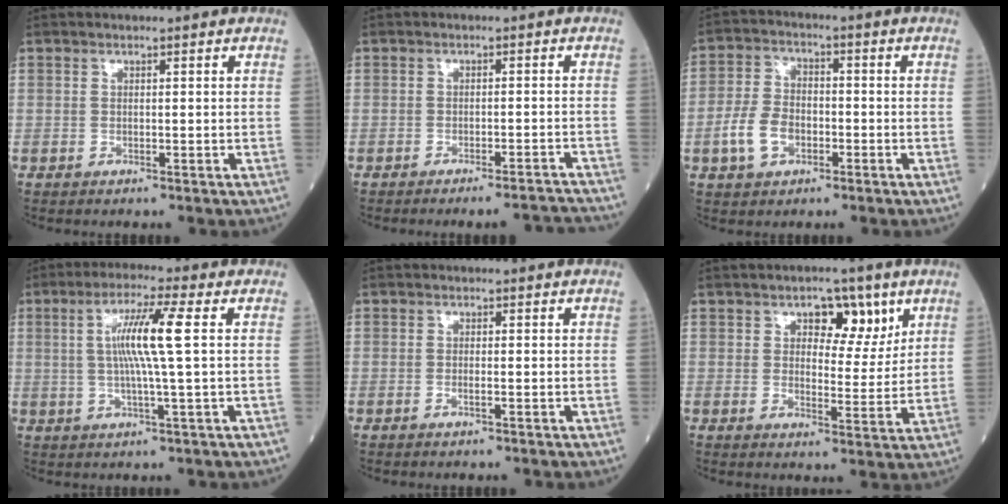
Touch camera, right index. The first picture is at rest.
{"total": 6.4, "force": [-6.3, -0.2, 1.3], "torque": [0.001, 0.003, -0.079]}
{"total": 6.8, "force": [-2.5, 4.3, 4.6], "torque": [-0.106, 0.011, -0.049]}
{"total": 8.4, "force": [1.4, -0.8, 8.2], "torque": [-0.159, 0.004, 0.026]}
{"total": 0.8, "force": [-0.4, -0.2, 0.7], "torque": [-0.014, -0.001, -0.008]}
{"total": 6.6, "force": [3.4, 3.5, 4.4], "torque": [-0.051, 0.003, 0.048]}